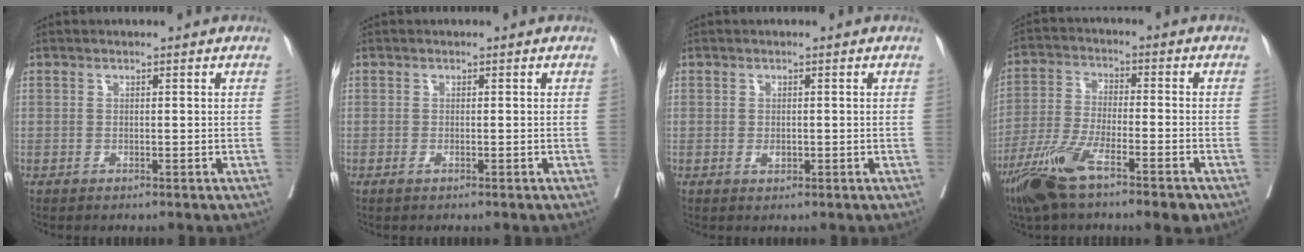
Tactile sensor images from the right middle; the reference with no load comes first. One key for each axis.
{"total": 0.6, "fx": -0.4, "fy": 0.0, "fz": 0.5, "tx": -0.010, "ty": -0.002, "tz": -0.005}
{"total": 1.0, "fx": -0.2, "fy": 0.7, "fz": 0.7, "tx": -0.010, "ty": 0.000, "tz": -0.001}
{"total": 12.2, "fx": -7.7, "fy": 2.2, "fz": 9.2, "tx": -0.176, "ty": -0.024, "tz": -0.138}